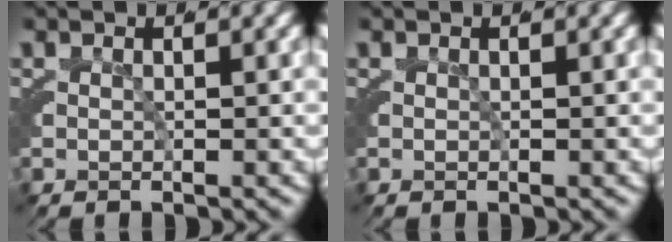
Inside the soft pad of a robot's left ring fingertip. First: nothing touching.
{"total": 0.0}